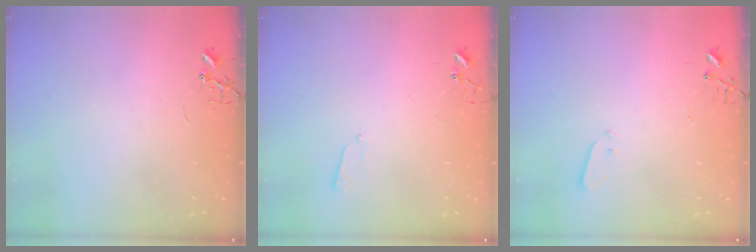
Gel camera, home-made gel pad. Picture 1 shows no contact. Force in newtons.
{"total": 4.1, "press": 4.0, "slide": 0.6}
{"total": 2.1, "press": 2.1, "slide": 0.3}